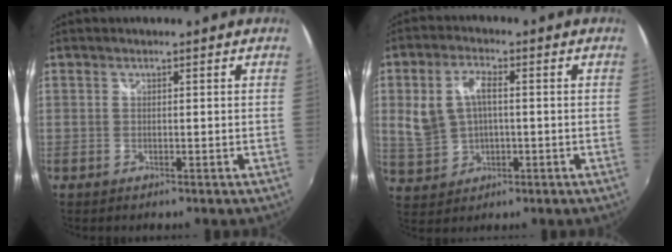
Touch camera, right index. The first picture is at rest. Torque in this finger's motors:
{"motor_torque": [1.15, 0.16, 0.49, 0.07]}